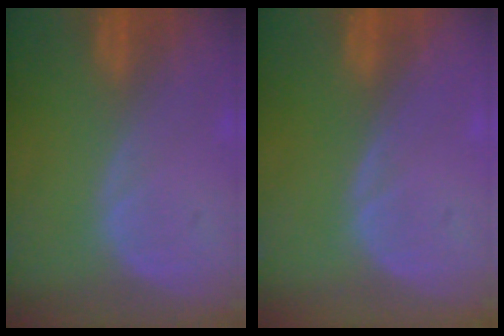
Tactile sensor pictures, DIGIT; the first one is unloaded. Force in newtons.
{"total": 0.0}